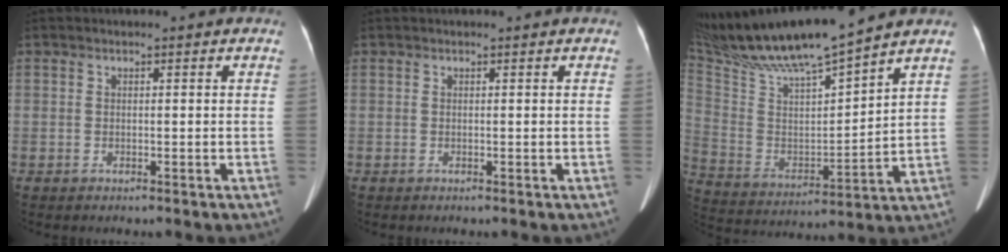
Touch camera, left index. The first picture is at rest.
{"total": 1.2, "force": [1.1, 0.0, 0.4], "torque": [-0.005, 0.024, 0.023]}
{"total": 19.4, "force": [17.2, 0.1, 9.0], "torque": [-0.178, 0.000, 0.316]}